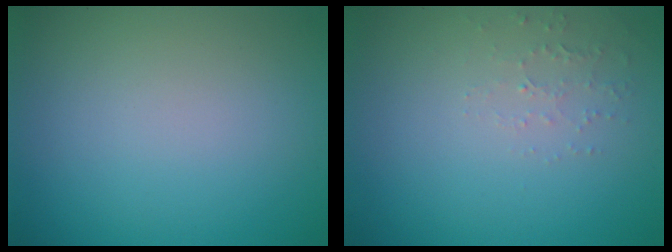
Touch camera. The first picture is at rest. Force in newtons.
{"total": 1.3, "press": 1.3, "slide": 0.4}